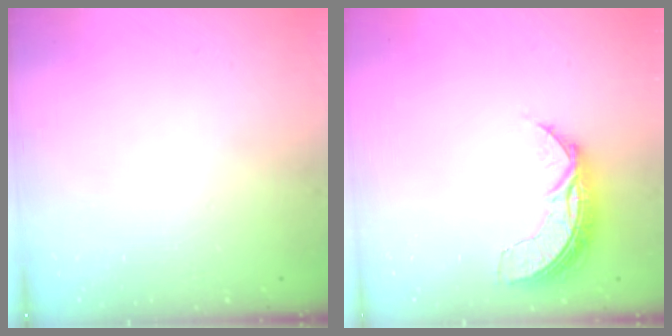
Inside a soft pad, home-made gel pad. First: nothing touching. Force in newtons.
{"total": 7.2, "press": 7.2, "slide": 0.5}